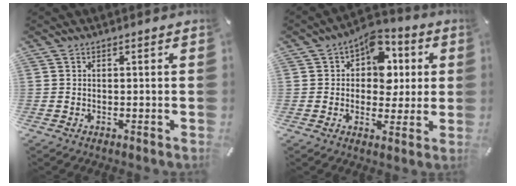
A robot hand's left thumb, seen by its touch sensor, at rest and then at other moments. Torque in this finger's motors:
{"motor_torque": [1.59, 1.70, 0.84, -0.82, 0.32]}